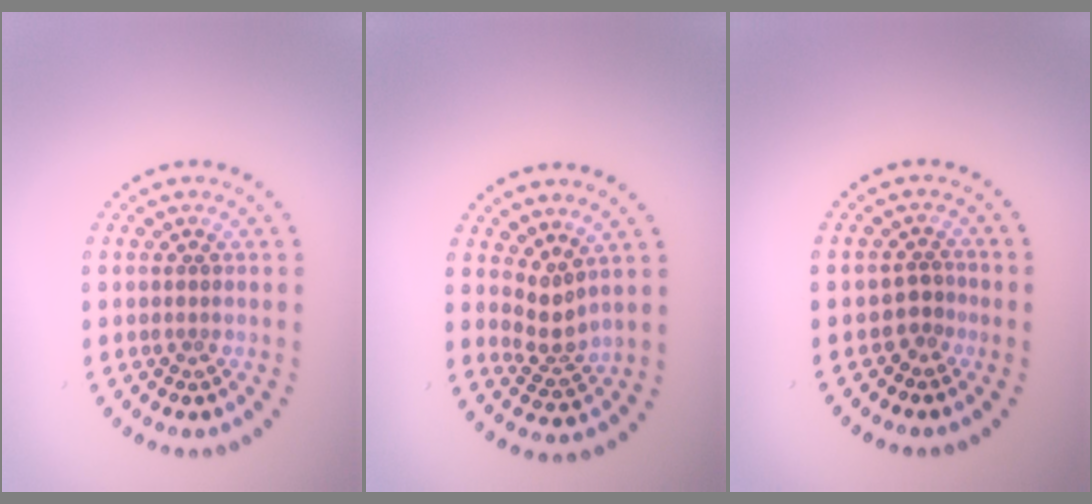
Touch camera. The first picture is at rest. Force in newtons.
{"total": 2.3, "press": 1.5, "slide": 1.8}
{"total": 1.4, "press": 1.1, "slide": 0.9}